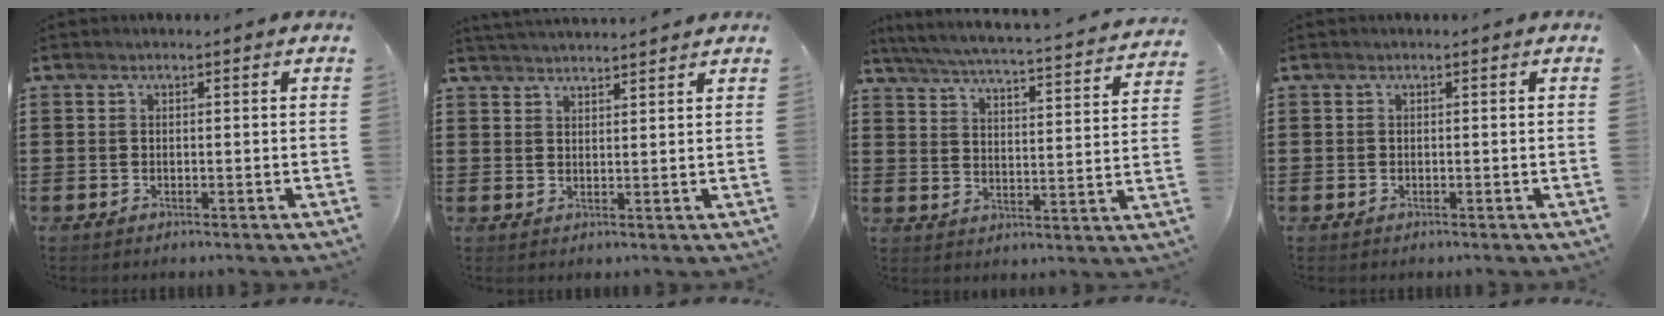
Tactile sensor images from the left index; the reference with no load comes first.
{"total": 2.4, "force": [2.4, -0.2, 0.2], "torque": [-0.010, -0.003, 0.047]}
{"total": 4.5, "force": [4.3, -0.7, 1.4], "torque": [-0.048, -0.038, 0.065]}
{"total": 0.0}